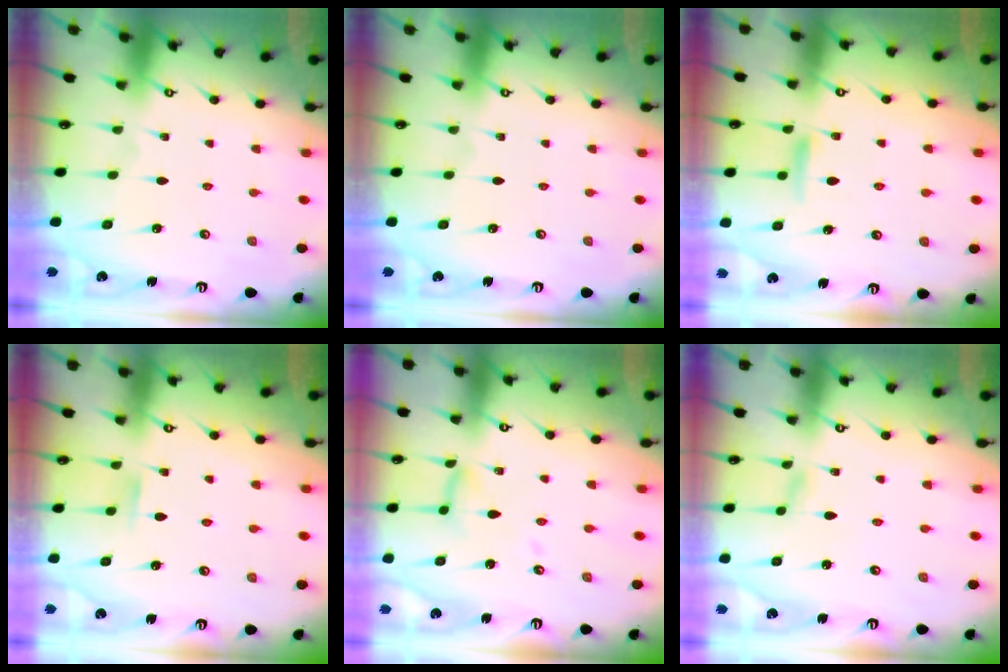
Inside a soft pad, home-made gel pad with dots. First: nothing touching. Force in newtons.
{"total": 0.0}
{"total": 7.9, "press": 7.8, "slide": 0.8}
{"total": 4.3, "press": 4.3, "slide": 0.7}
{"total": 7.6, "press": 7.5, "slide": 0.6}
{"total": 3.7, "press": 3.6, "slide": 0.4}